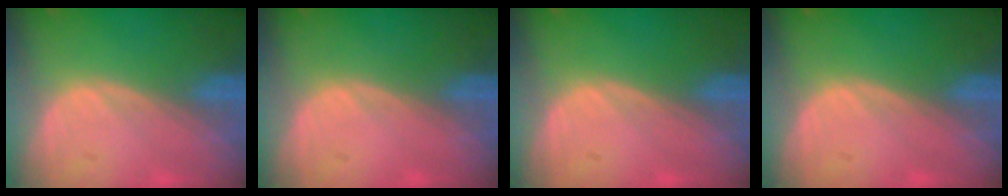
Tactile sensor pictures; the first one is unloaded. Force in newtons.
{"total": 0.0}
{"total": 0.0}
{"total": 0.0}